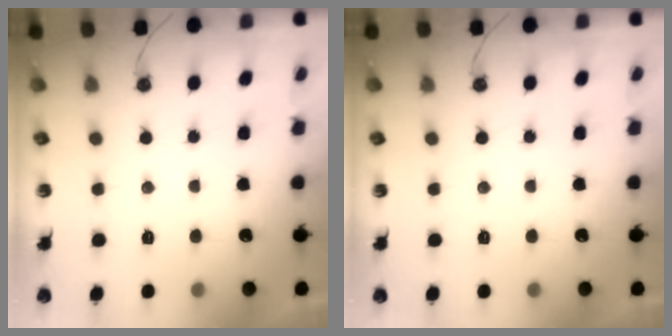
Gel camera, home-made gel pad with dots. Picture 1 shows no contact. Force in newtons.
{"total": 0.0}